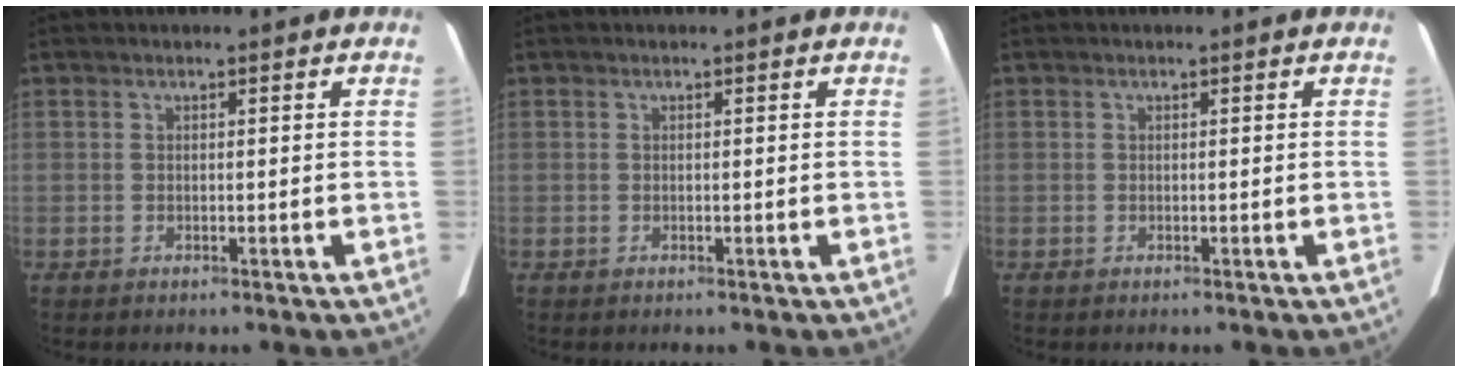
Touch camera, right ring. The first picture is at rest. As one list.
[{"total": 0.0}, {"total": 0.0}]